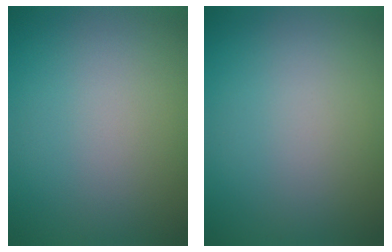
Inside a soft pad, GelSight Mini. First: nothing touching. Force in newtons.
{"total": 0.0}